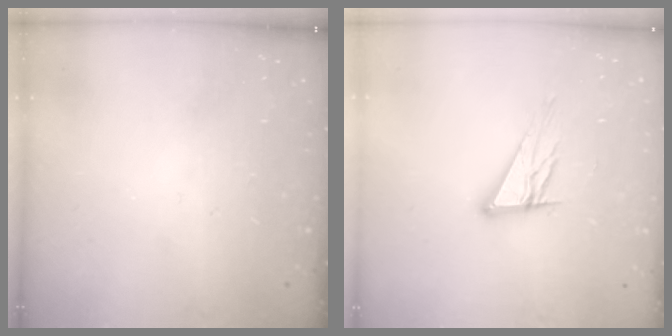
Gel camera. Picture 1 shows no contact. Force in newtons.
{"total": 10.9, "press": 10.9, "slide": 1.0}